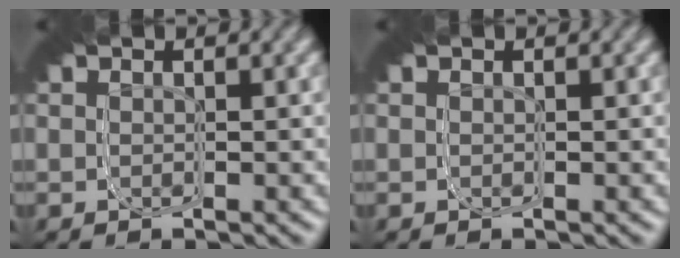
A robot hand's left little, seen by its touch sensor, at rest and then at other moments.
{"total": 0.0}